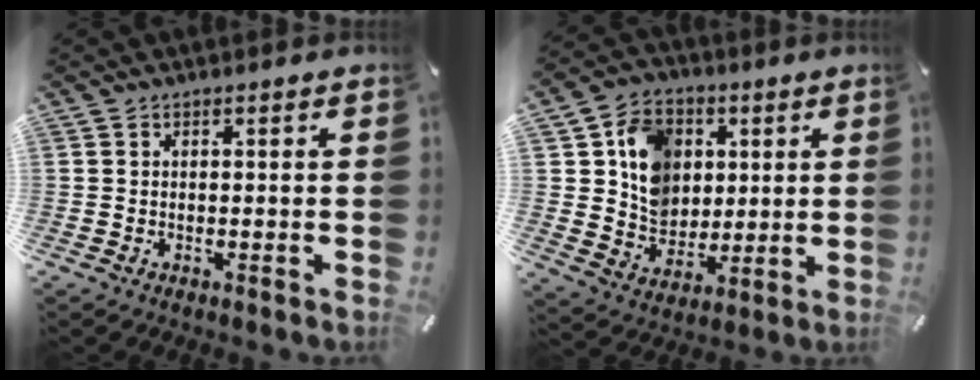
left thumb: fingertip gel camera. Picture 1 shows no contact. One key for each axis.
{"total": 12.4, "fx": 3.1, "fy": 10.8, "fz": 5.4, "tx": -0.090, "ty": 0.010, "tz": 0.067}